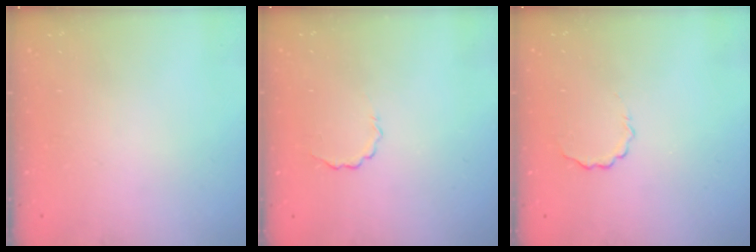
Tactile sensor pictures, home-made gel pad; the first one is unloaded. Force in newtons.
{"total": 2.6, "press": 2.5, "slide": 0.8}
{"total": 2.6, "press": 2.5, "slide": 0.8}